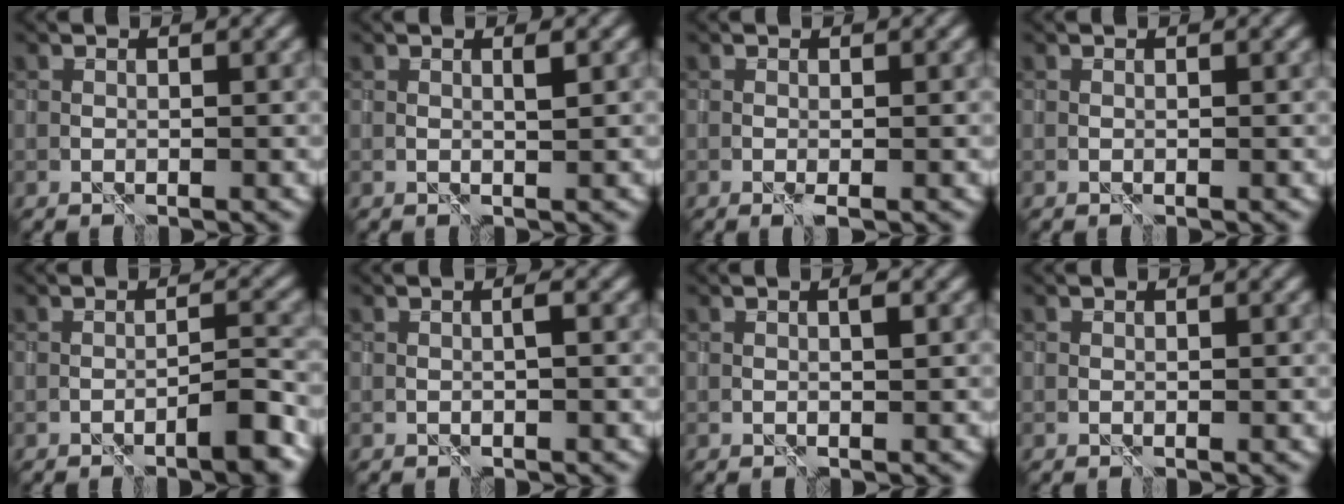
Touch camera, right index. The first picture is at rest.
{"total": 0.7, "force": [0.3, 0.0, 0.6], "torque": [-0.011, 0.001, 0.004]}
{"total": 0.8, "force": [-0.4, 0.0, 0.6], "torque": [-0.015, -0.004, -0.006]}
{"total": 0.0}
{"total": 3.2, "force": [-1.9, 0.4, 2.6], "torque": [-0.035, 0.012, -0.034]}
{"total": 0.8, "force": [-0.1, 0.0, 0.8], "torque": [-0.014, 0.002, -0.001]}
{"total": 0.8, "force": [0.2, 0.0, 0.8], "torque": [-0.013, 0.003, 0.002]}
{"total": 0.0}